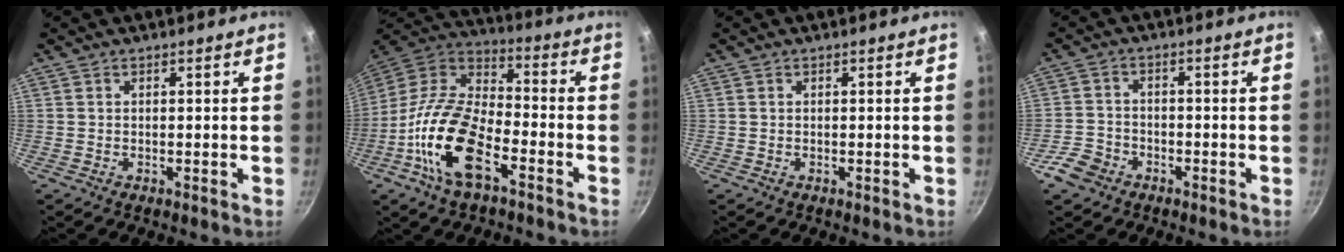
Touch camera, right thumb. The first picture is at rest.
{"total": 18.2, "force": [-7.8, 8.5, 14.0], "torque": [-0.258, 0.049, -0.167]}
{"total": 0.0}
{"total": 5.6, "force": [-3.3, 4.0, 2.0], "torque": [-0.031, 0.033, -0.060]}